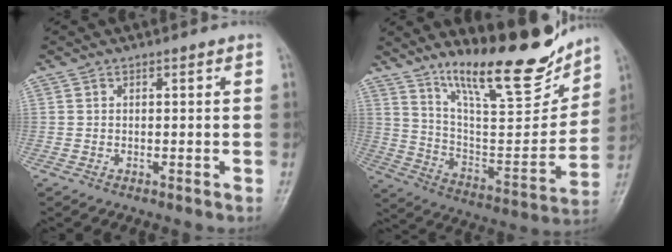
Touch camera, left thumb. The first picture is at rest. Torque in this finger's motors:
{"motor_torque": [0.19, 0.11, 1.41, -1.37, 0.14]}